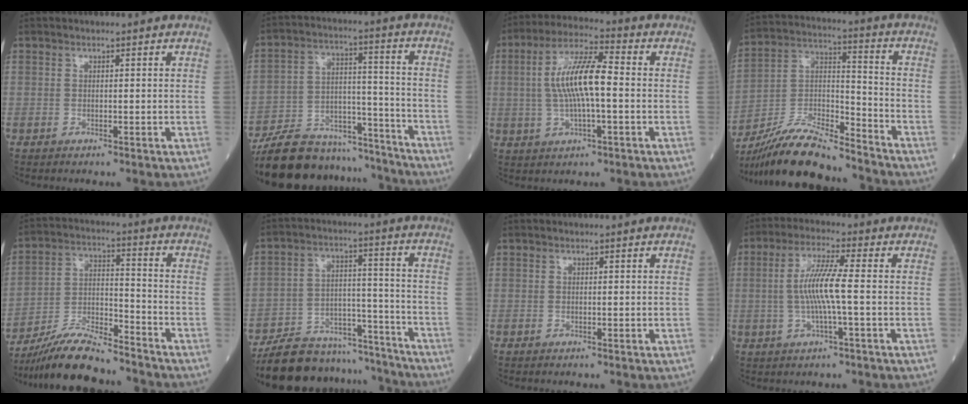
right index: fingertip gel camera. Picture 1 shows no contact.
{"total": 18.8, "force": [-17.5, 5.4, 4.5], "torque": [-0.097, 0.026, -0.274]}
{"total": 10.1, "force": [0.1, 2.1, 9.9], "torque": [-0.195, 0.014, 0.000]}
{"total": 16.4, "force": [-15.0, 2.0, 6.3], "torque": [-0.123, 0.010, -0.276]}
{"total": 13.0, "force": [-12.0, 1.4, 4.8], "torque": [-0.092, 0.002, -0.219]}
{"total": 16.7, "force": [-15.8, 4.5, 3.0], "torque": [-0.041, 0.039, -0.237]}
{"total": 0.0}
{"total": 7.4, "force": [-0.4, 0.0, 7.4], "torque": [-0.151, 0.003, -0.010]}